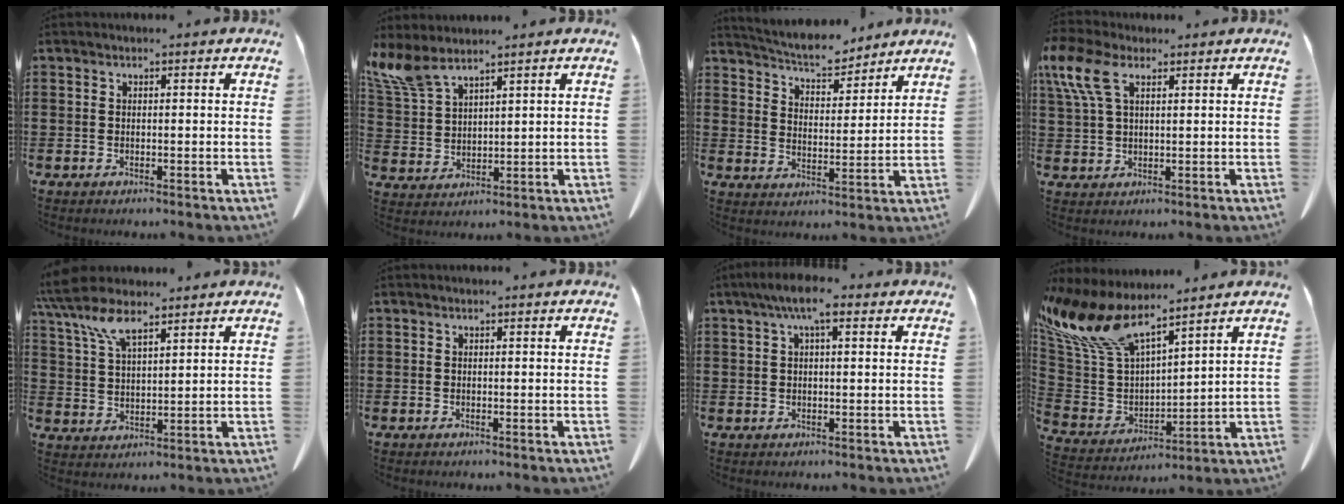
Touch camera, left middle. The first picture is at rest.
{"total": 6.5, "force": [5.1, 1.7, 3.7], "torque": [-0.103, -0.017, 0.091]}
{"total": 6.0, "force": [5.8, 0.9, 1.2], "torque": [-0.050, -0.030, 0.103]}
{"total": 7.9, "force": [3.9, 3.9, 5.8], "torque": [-0.145, 0.004, 0.068]}
{"total": 8.4, "force": [6.2, 2.5, 5.0], "torque": [-0.124, -0.012, 0.111]}
{"total": 0.0}
{"total": 5.6, "force": [2.5, 1.5, 4.7], "torque": [-0.089, 0.007, 0.041]}
{"total": 12.3, "force": [9.4, 4.0, 6.9], "torque": [-0.180, -0.051, 0.167]}